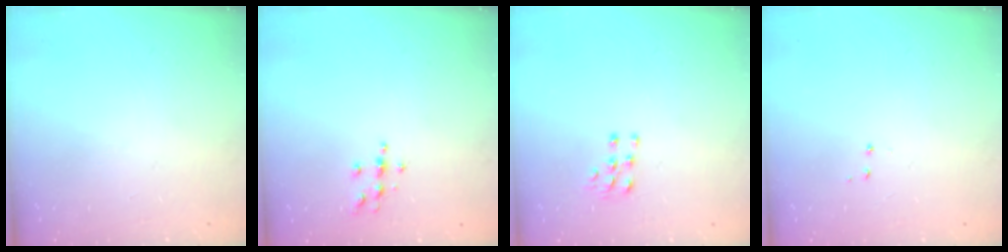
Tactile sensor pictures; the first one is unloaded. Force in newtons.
{"total": 4.8, "press": 4.8, "slide": 0.6}
{"total": 5.3, "press": 5.3, "slide": 0.4}
{"total": 3.5, "press": 3.5, "slide": 0.5}